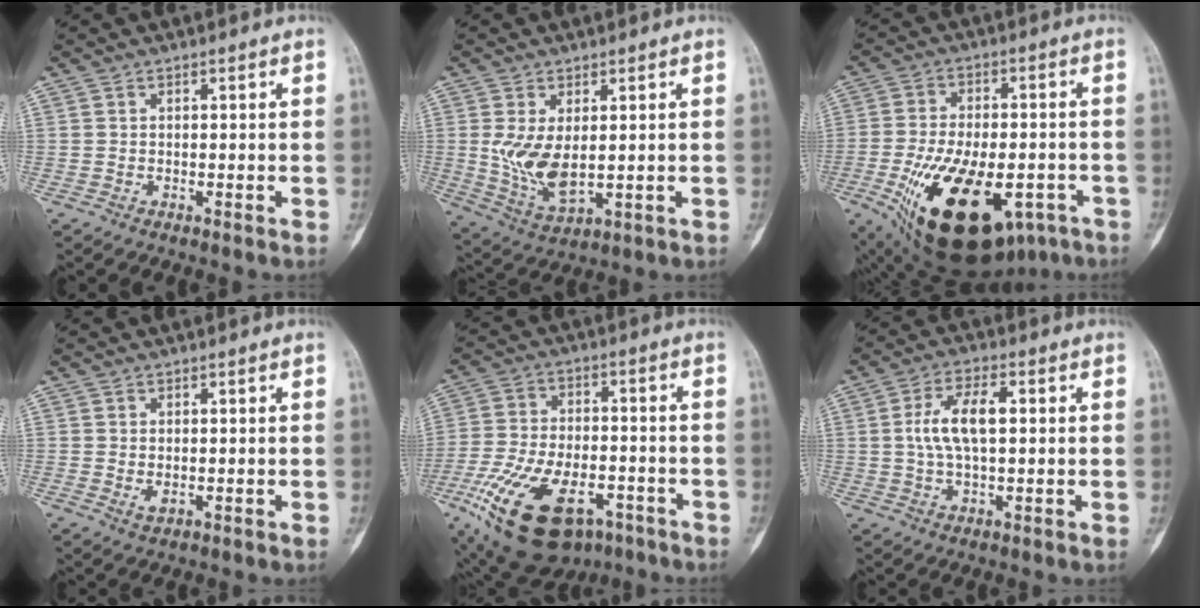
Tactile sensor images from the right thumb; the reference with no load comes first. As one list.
[{"total": 7.0, "force": [0.5, 3.6, 6.0], "torque": [-0.113, -0.014, 0.022]}, {"total": 24.5, "force": [-9.9, 12.6, 18.5], "torque": [-0.304, 0.001, -0.134]}, {"total": 1.4, "force": [0.0, 0.8, 1.1], "torque": [-0.017, -0.003, 0.004]}, {"total": 21.6, "force": [-10.4, 11.4, 15.1], "torque": [-0.305, 0.014, -0.168]}, {"total": 8.6, "force": [1.1, 3.8, 7.6], "torque": [-0.153, 0.012, 0.018]}]